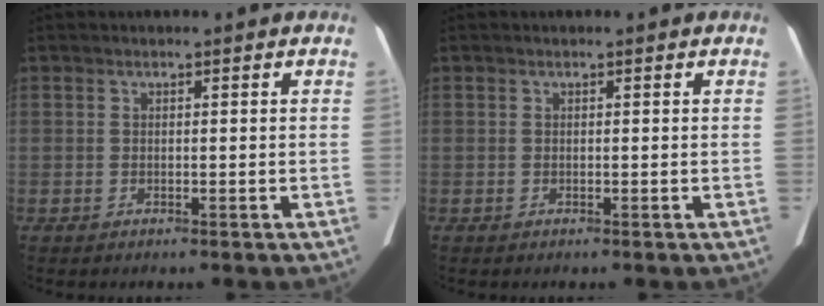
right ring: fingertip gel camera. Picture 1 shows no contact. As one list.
[{"total": 0.0}]